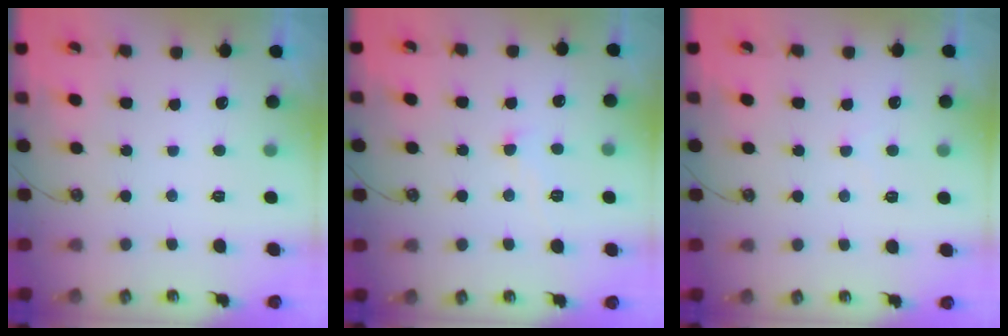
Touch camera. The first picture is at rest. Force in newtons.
{"total": 1.2, "press": 1.1, "slide": 0.5}
{"total": 0.0}